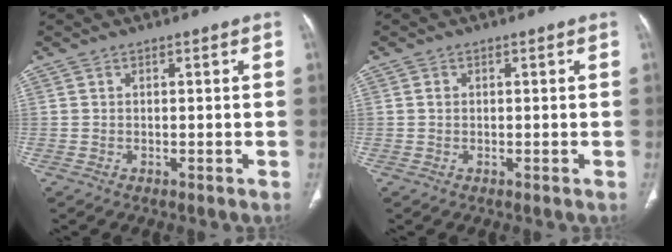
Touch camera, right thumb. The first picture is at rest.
{"total": 0.7, "force": [0.1, 0.6, 0.4], "torque": [-0.003, 0.001, 0.002]}